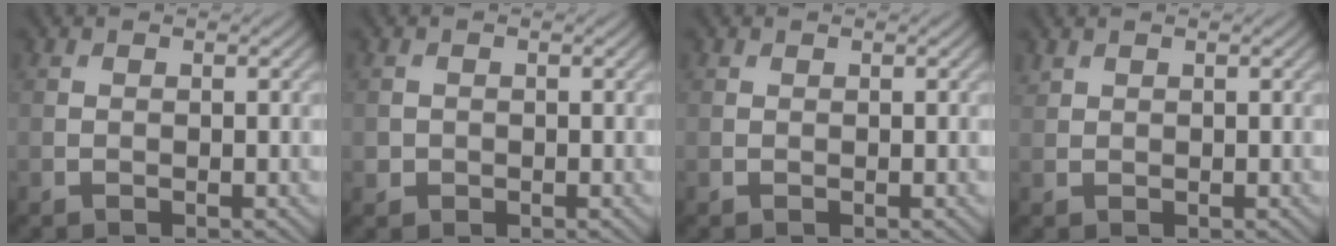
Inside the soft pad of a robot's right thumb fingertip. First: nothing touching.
{"total": 1.1, "force": [-0.2, 1.0, 0.1], "torque": [0.000, -0.007, -0.007]}
{"total": 0.0}
{"total": 0.8, "force": [0.8, 0.3, 0.2], "torque": [-0.008, 0.001, 0.021]}